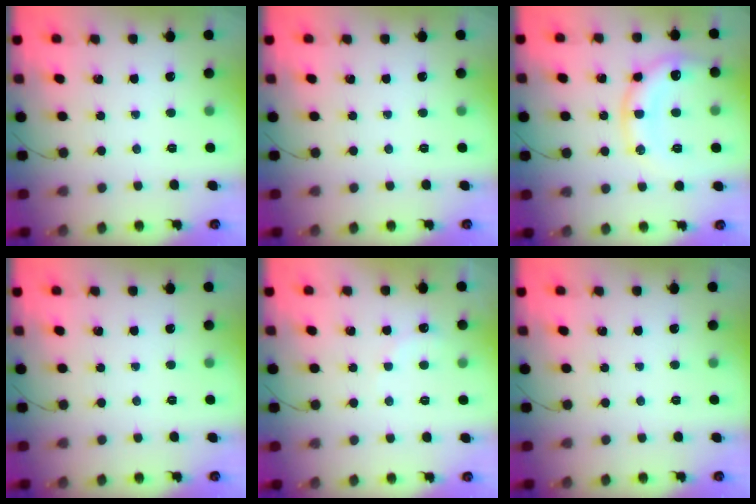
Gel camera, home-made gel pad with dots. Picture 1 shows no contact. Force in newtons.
{"total": 0.0}
{"total": 12.9, "press": 12.9, "slide": 1.1}
{"total": 0.0}
{"total": 4.9, "press": 4.7, "slide": 1.3}
{"total": 0.0}